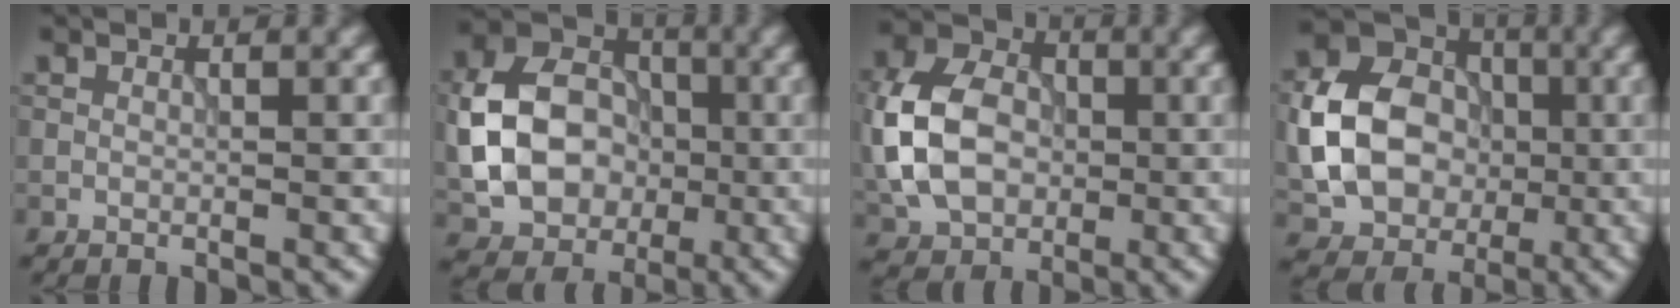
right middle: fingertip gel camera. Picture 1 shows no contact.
{"total": 9.4, "force": [-1.1, 7.3, 5.7], "torque": [-0.113, 0.009, -0.026]}
{"total": 8.9, "force": [-0.8, 6.6, 5.9], "torque": [-0.137, 0.011, -0.028]}
{"total": 9.1, "force": [-0.8, 7.2, 5.5], "torque": [-0.104, 0.005, -0.019]}